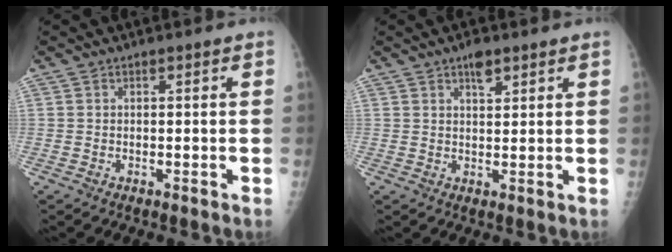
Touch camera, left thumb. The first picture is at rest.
{"total": 3.4, "force": [2.3, 1.3, 2.1], "torque": [-0.026, -0.011, 0.037]}